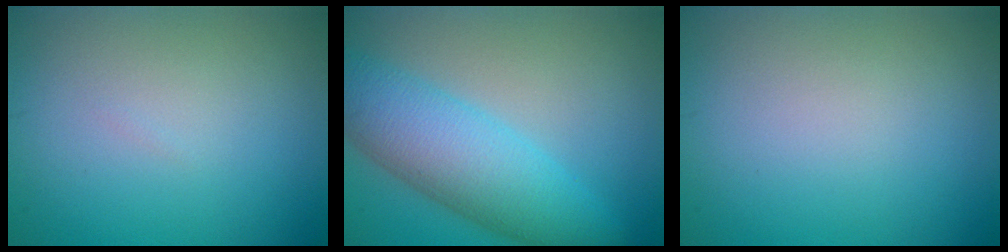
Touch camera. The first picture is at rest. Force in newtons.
{"total": 7.9, "press": 7.9, "slide": 0.1}
{"total": 0.0}